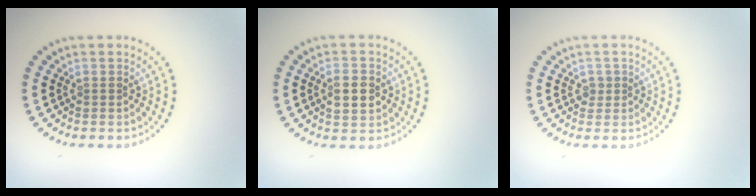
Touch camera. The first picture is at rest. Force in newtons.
{"total": 2.9, "press": 2.9, "slide": 0.2}
{"total": 0.9, "press": 0.8, "slide": 0.5}